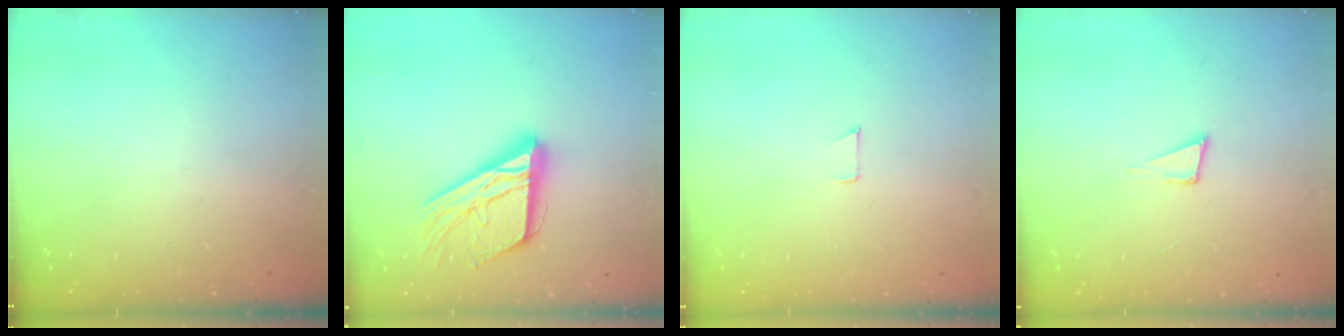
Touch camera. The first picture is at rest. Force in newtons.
{"total": 17.5, "press": 17.4, "slide": 1.4}
{"total": 3.6, "press": 3.6, "slide": 0.3}
{"total": 3.9, "press": 2.4, "slide": 3.1}